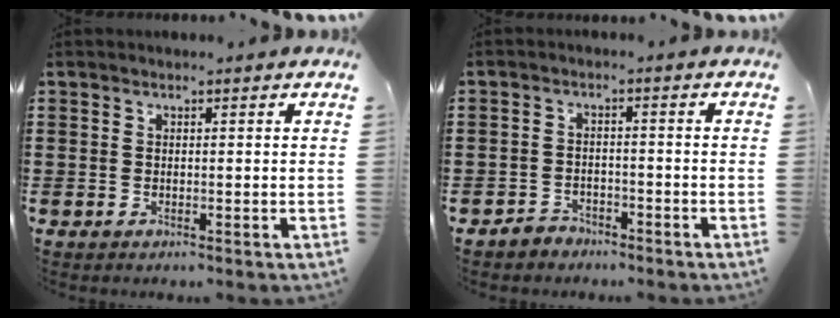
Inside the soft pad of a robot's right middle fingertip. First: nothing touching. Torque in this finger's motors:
{"motor_torque": [0.25, 0.06, -0.20, -0.06]}